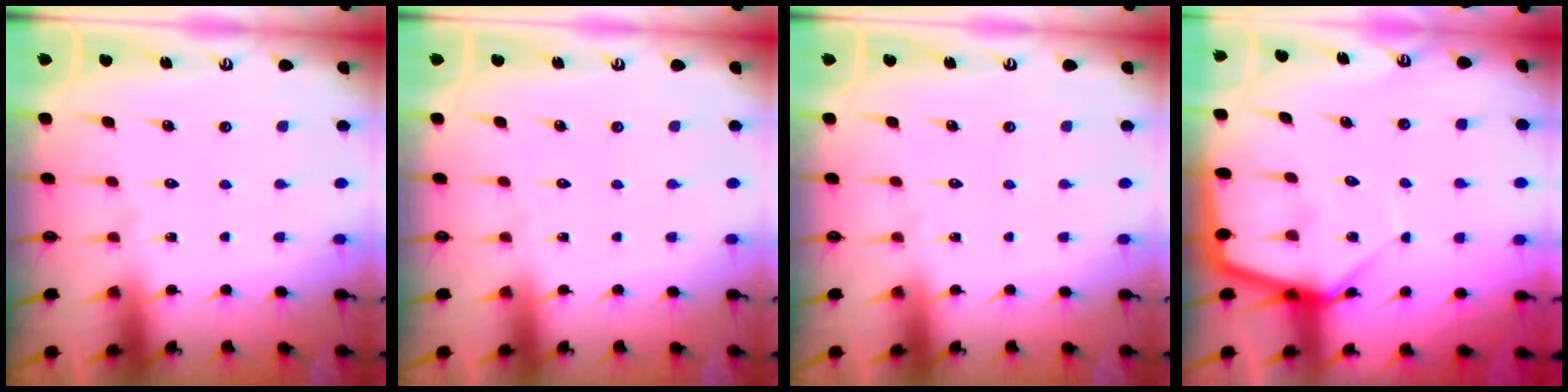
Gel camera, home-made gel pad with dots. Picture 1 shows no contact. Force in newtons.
{"total": 0.0}
{"total": 0.0}
{"total": 8.2, "press": 8.2, "slide": 0.5}